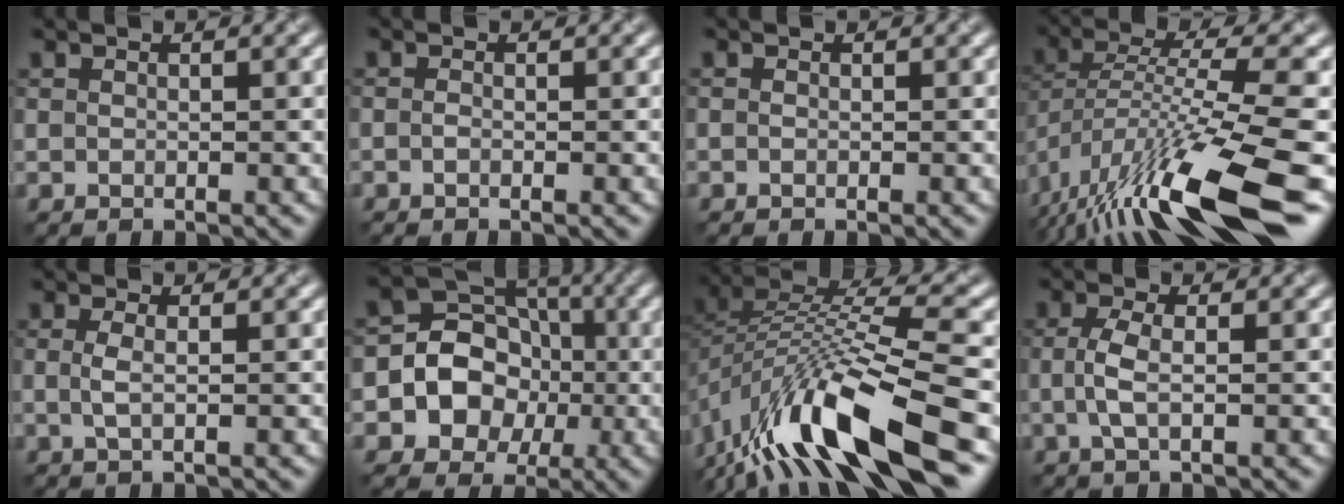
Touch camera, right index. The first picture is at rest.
{"total": 0.5, "force": [-0.4, 0.2, 0.3], "torque": [-0.010, -0.003, -0.009]}
{"total": 0.0}
{"total": 14.2, "force": [-7.5, 3.4, 11.5], "torque": [-0.226, 0.002, -0.129]}
{"total": 1.4, "force": [-0.2, 0.3, 1.4], "torque": [-0.032, -0.004, -0.006]}
{"total": 8.5, "force": [-1.5, 7.6, 3.6], "torque": [-0.049, 0.012, -0.054]}
{"total": 13.7, "force": [-7.8, 3.9, 10.6], "torque": [-0.207, 0.009, -0.137]}
{"total": 2.6, "force": [-0.3, 0.8, 2.4], "torque": [-0.059, -0.003, -0.011]}